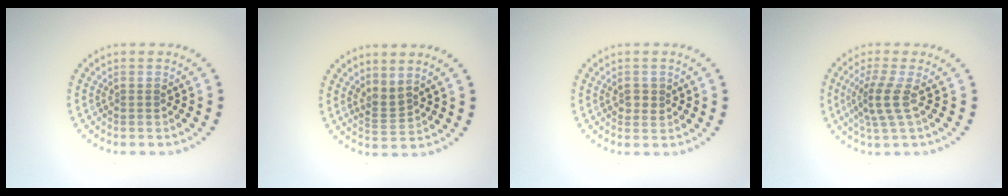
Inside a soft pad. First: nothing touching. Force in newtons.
{"total": 1.9, "press": 1.4, "slide": 1.3}
{"total": 1.3, "press": 1.3, "slide": 0.2}
{"total": 2.9, "press": 2.3, "slide": 1.8}